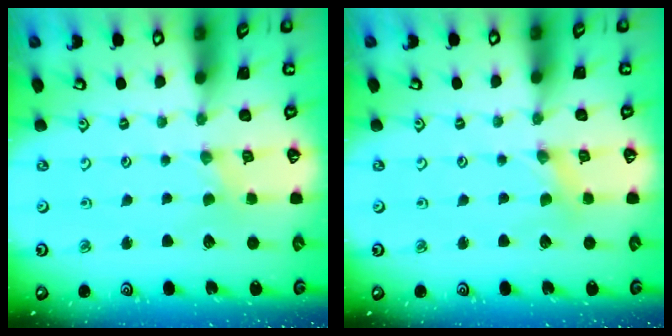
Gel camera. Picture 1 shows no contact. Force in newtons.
{"total": 0.0}